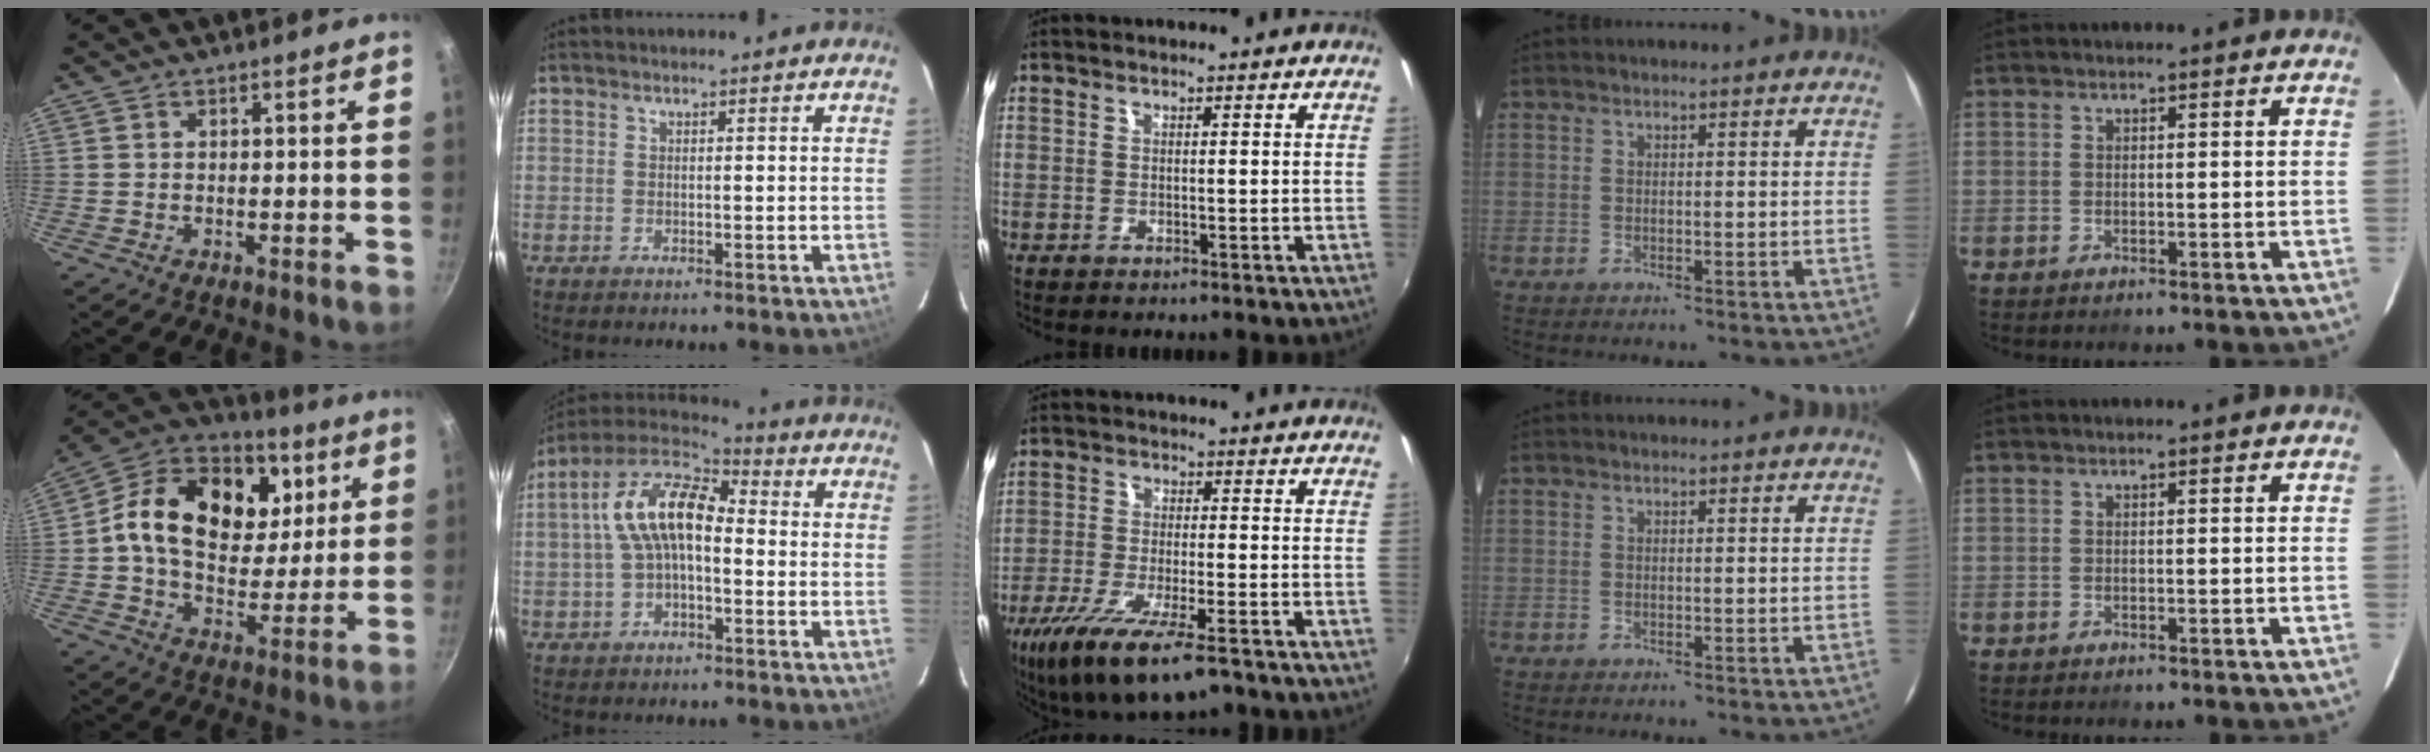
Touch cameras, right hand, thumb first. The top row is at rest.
{"thumb": {"total": 24.0, "force": [6.6, 16.9, 15.7], "torque": [-0.246, -0.008, 0.094]}, "index": {"total": 11.9, "force": [0.0, 6.2, 10.2], "torque": [-0.201, 0.031, -0.006]}, "middle": {"total": 14.6, "force": [-9.6, 3.5, 10.4], "torque": [-0.213, -0.048, -0.168]}}